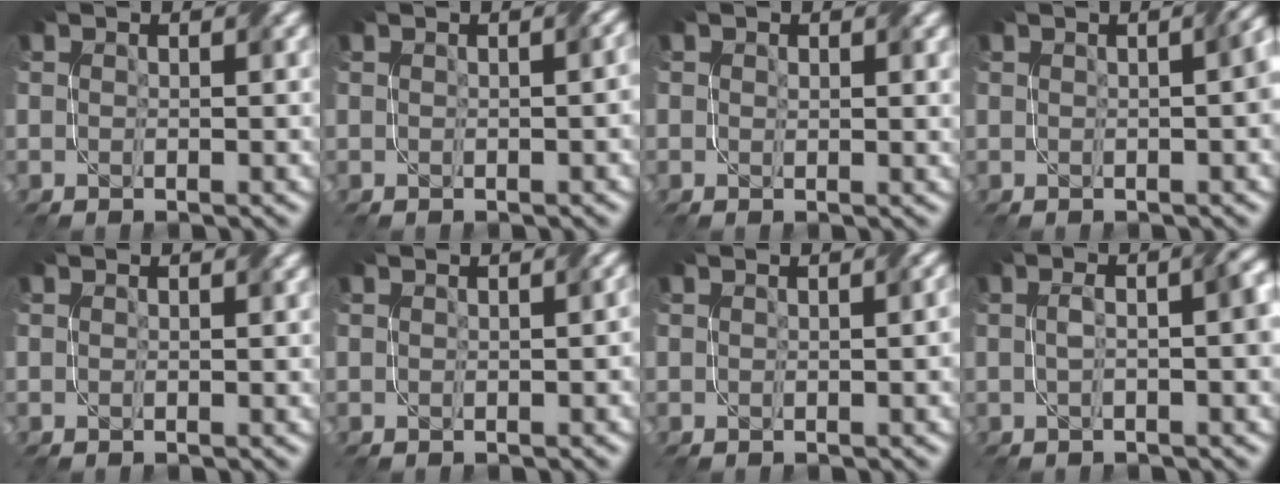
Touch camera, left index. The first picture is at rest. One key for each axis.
{"total": 1.7, "fx": 0.2, "fy": 0.7, "fz": 1.5, "tx": -0.011, "ty": 0.005, "tz": 0.002}
{"total": 1.2, "fx": 0.5, "fy": 0.8, "fz": 0.8, "tx": -0.009, "ty": -0.005, "tz": 0.013}
{"total": 3.1, "fx": 0.2, "fy": 1.1, "fz": 2.9, "tx": -0.016, "ty": 0.016, "tz": 0.004}
{"total": 0.0}
{"total": 1.0, "fx": 0.3, "fy": 0.4, "fz": 0.9, "tx": -0.010, "ty": 0.003, "tz": 0.004}
{"total": 1.4, "fx": 0.3, "fy": 0.5, "fz": 1.3, "tx": -0.009, "ty": 0.006, "tz": 0.002}
{"total": 3.8, "fx": -0.1, "fy": 1.3, "fz": 3.6, "tx": -0.059, "ty": 0.009, "tz": -0.002}